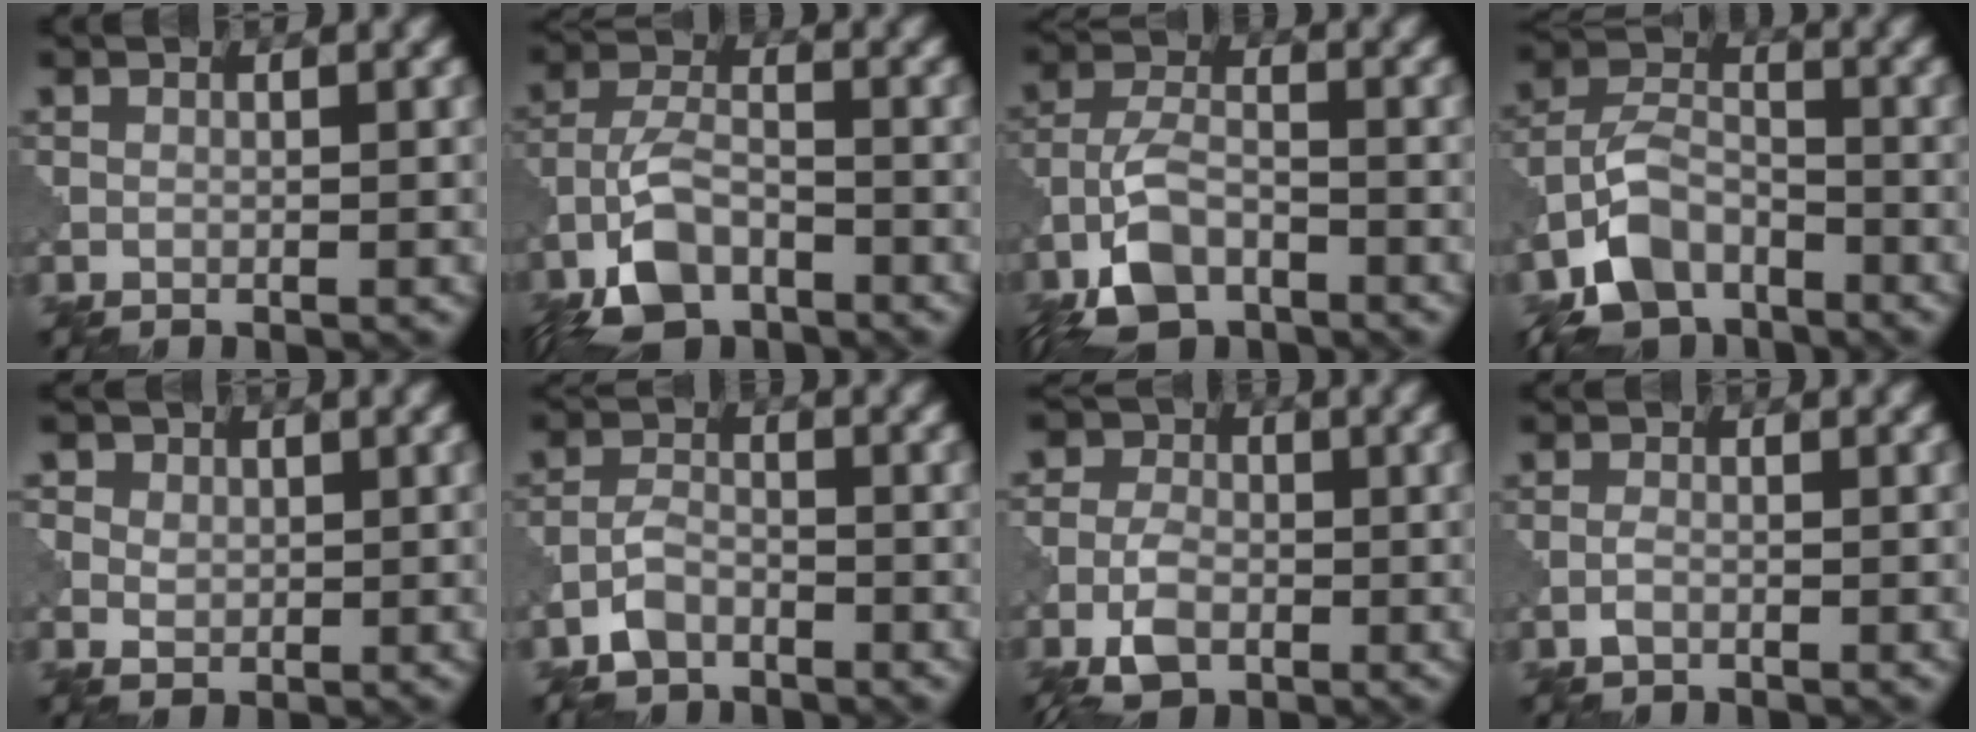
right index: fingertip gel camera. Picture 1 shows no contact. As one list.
[{"total": 6.6, "force": [-4.1, 3.0, 4.2], "torque": [-0.083, 0.003, -0.090]}, {"total": 6.3, "force": [-3.8, 2.9, 4.1], "torque": [-0.081, 0.001, -0.085]}, {"total": 7.8, "force": [-5.1, 4.3, 4.1], "torque": [-0.082, 0.005, -0.106]}, {"total": 4.4, "force": [1.7, 3.6, 1.9], "torque": [-0.034, 0.016, 0.014]}, {"total": 2.9, "force": [-2.1, 1.5, 1.4], "torque": [-0.026, 0.004, -0.052]}, {"total": 5.5, "force": [-1.7, 4.0, 3.4], "torque": [-0.044, -0.004, -0.038]}, {"total": 1.0, "force": [-0.6, 0.4, 0.7], "torque": [-0.015, 0.002, -0.015]}]